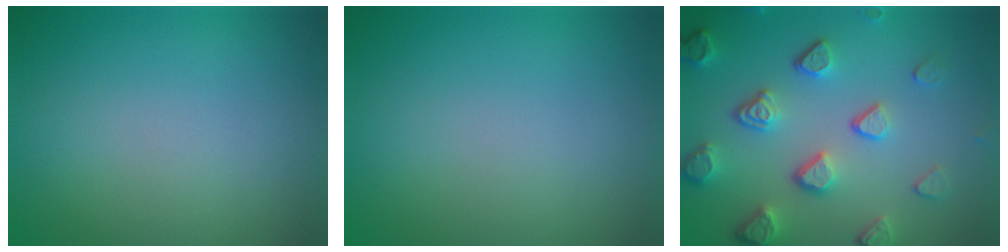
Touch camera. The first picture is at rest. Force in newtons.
{"total": 0.0}
{"total": 5.0, "press": 3.9, "slide": 3.1}